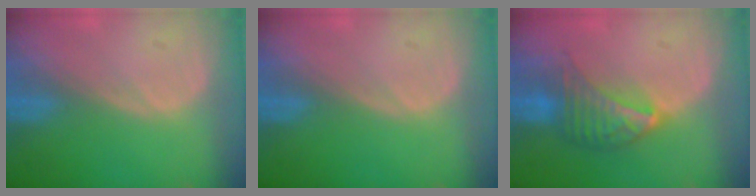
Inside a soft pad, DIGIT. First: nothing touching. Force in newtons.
{"total": 0.0}
{"total": 7.1, "press": 6.4, "slide": 3.1}